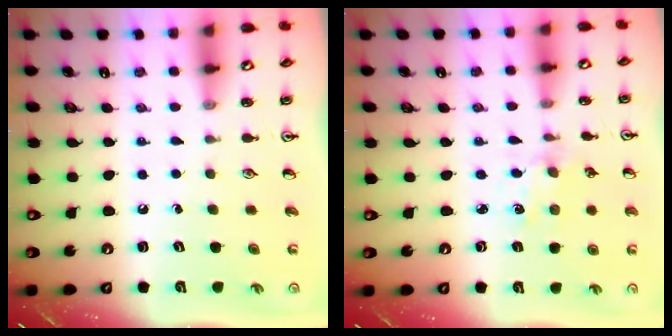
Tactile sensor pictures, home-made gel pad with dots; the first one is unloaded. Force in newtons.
{"total": 1.0, "press": 1.0, "slide": 0.2}